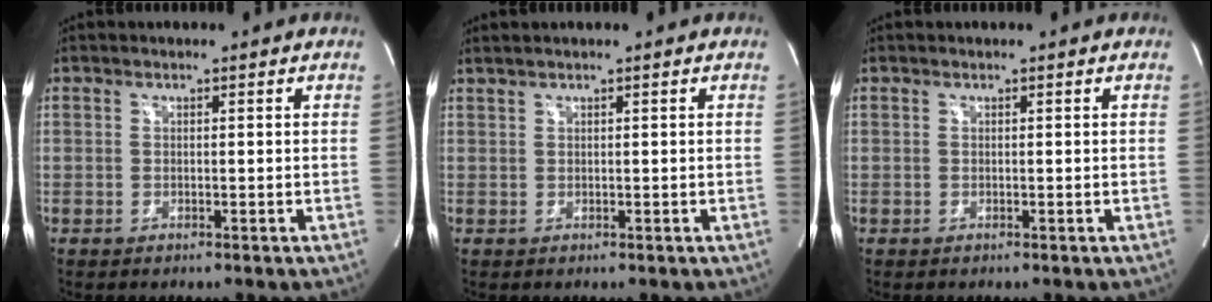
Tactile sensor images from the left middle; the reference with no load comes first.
{"total": 1.3, "force": [1.2, -0.1, 0.6], "torque": [-0.017, 0.012, 0.028]}
{"total": 0.0}